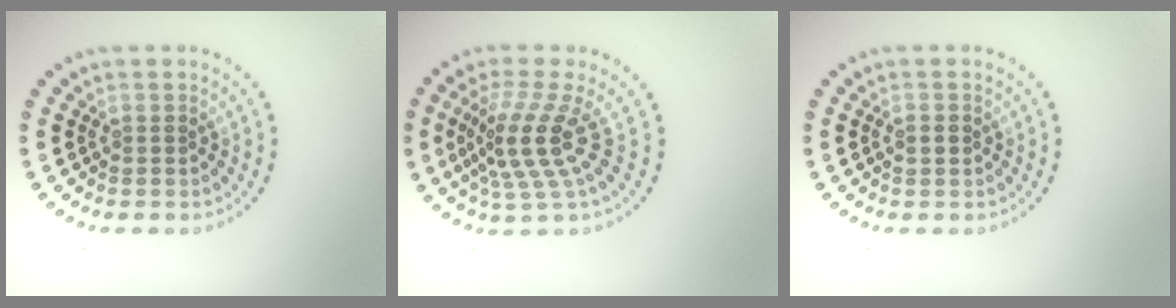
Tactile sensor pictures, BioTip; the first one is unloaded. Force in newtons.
{"total": 4.5, "press": 3.1, "slide": 3.2}
{"total": 1.3, "press": 1.3, "slide": 0.1}